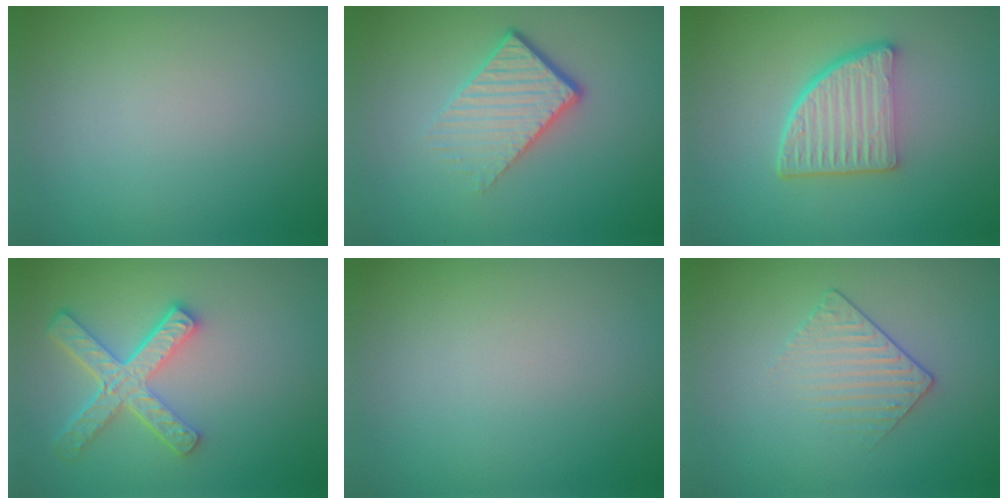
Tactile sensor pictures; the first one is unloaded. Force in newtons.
{"total": 4.4, "press": 2.8, "slide": 3.4}
{"total": 5.3, "press": 3.9, "slide": 3.7}
{"total": 5.1, "press": 3.8, "slide": 3.3}
{"total": 0.0}
{"total": 1.5, "press": 1.0, "slide": 1.1}